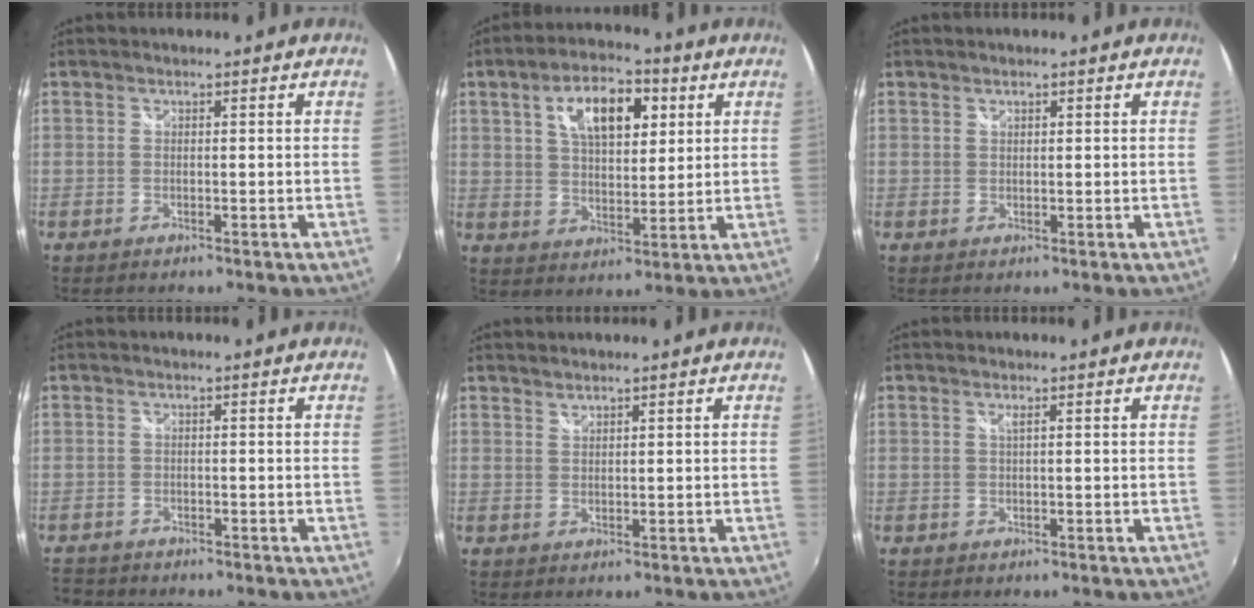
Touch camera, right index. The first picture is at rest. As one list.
[{"total": 12.2, "force": [4.8, 6.0, 9.4], "torque": [-0.159, 0.025, 0.081]}, {"total": 0.8, "force": [0.6, 0.4, 0.4], "torque": [-0.005, 0.002, 0.010]}, {"total": 3.4, "force": [-3.0, 1.6, 0.4], "torque": [-0.022, -0.010, -0.057]}, {"total": 1.2, "force": [1.2, 0.2, 0.2], "torque": [-0.002, 0.002, 0.022]}, {"total": 0.8, "force": [0.3, -0.3, 0.7], "torque": [-0.014, 0.000, 0.004]}]